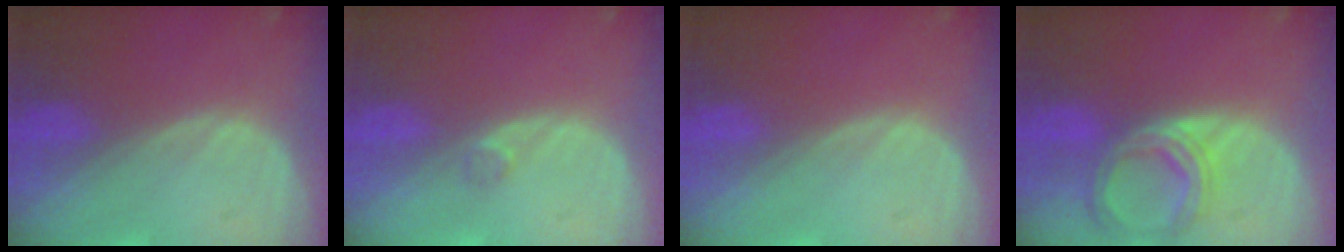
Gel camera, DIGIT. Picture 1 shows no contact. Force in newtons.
{"total": 1.2, "press": 1.0, "slide": 0.7}
{"total": 0.0}
{"total": 6.8, "press": 6.2, "slide": 2.6}